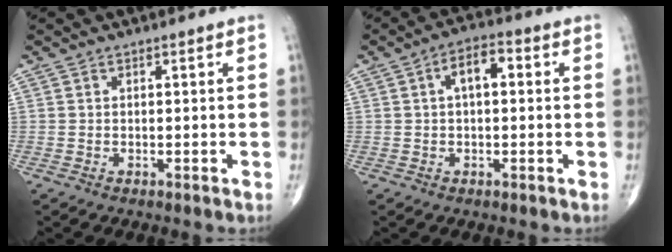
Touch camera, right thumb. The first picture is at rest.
{"total": 5.7, "force": [1.0, 2.8, 4.8], "torque": [-0.073, 0.021, 0.008]}